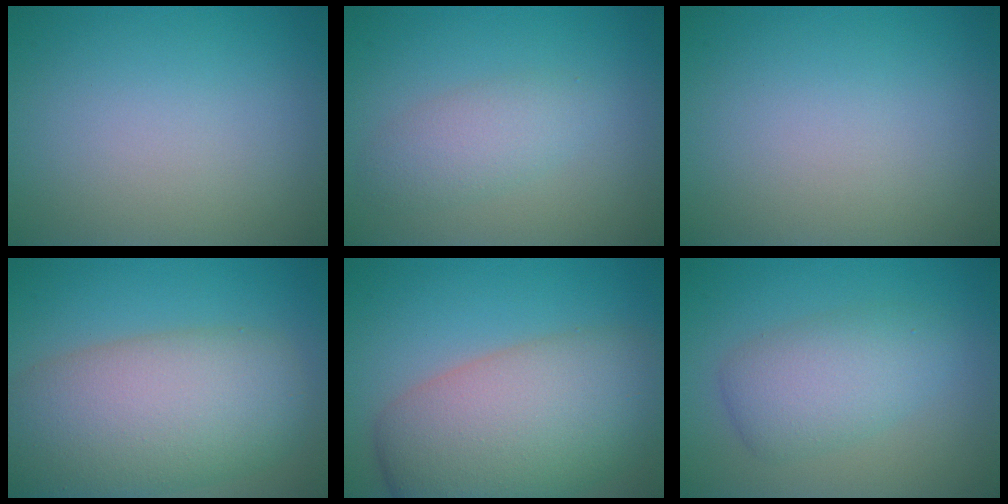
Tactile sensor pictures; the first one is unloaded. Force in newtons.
{"total": 2.7, "press": 2.7, "slide": 0.1}
{"total": 0.0}
{"total": 11.1, "press": 11.0, "slide": 0.6}
{"total": 10.8, "press": 10.8, "slide": 0.4}
{"total": 4.4, "press": 4.4, "slide": 0.1}